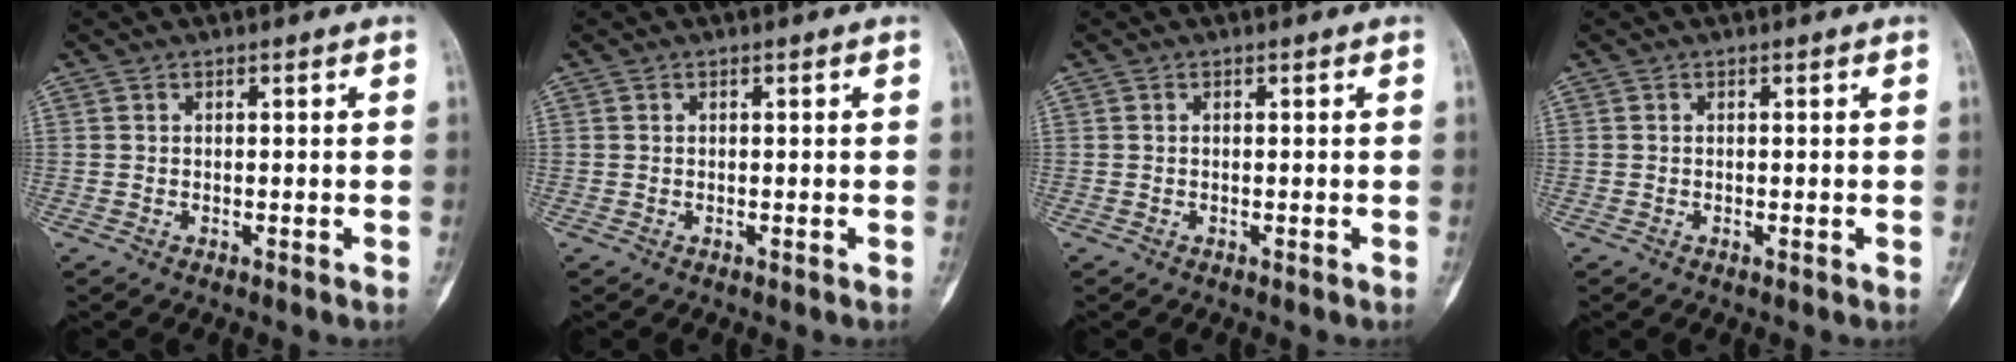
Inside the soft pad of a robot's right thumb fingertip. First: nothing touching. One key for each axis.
{"total": 0.0}
{"total": 0.0}
{"total": 0.0}